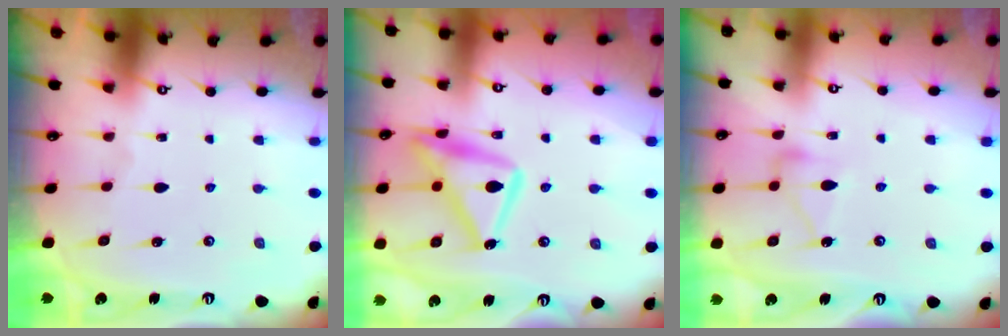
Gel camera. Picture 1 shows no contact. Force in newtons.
{"total": 16.8, "press": 16.8, "slide": 1.0}
{"total": 8.5, "press": 8.5, "slide": 0.4}